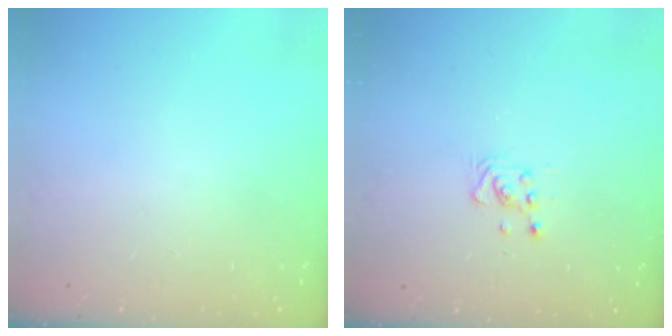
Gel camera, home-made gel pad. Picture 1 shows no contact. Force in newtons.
{"total": 4.4, "press": 4.2, "slide": 1.1}